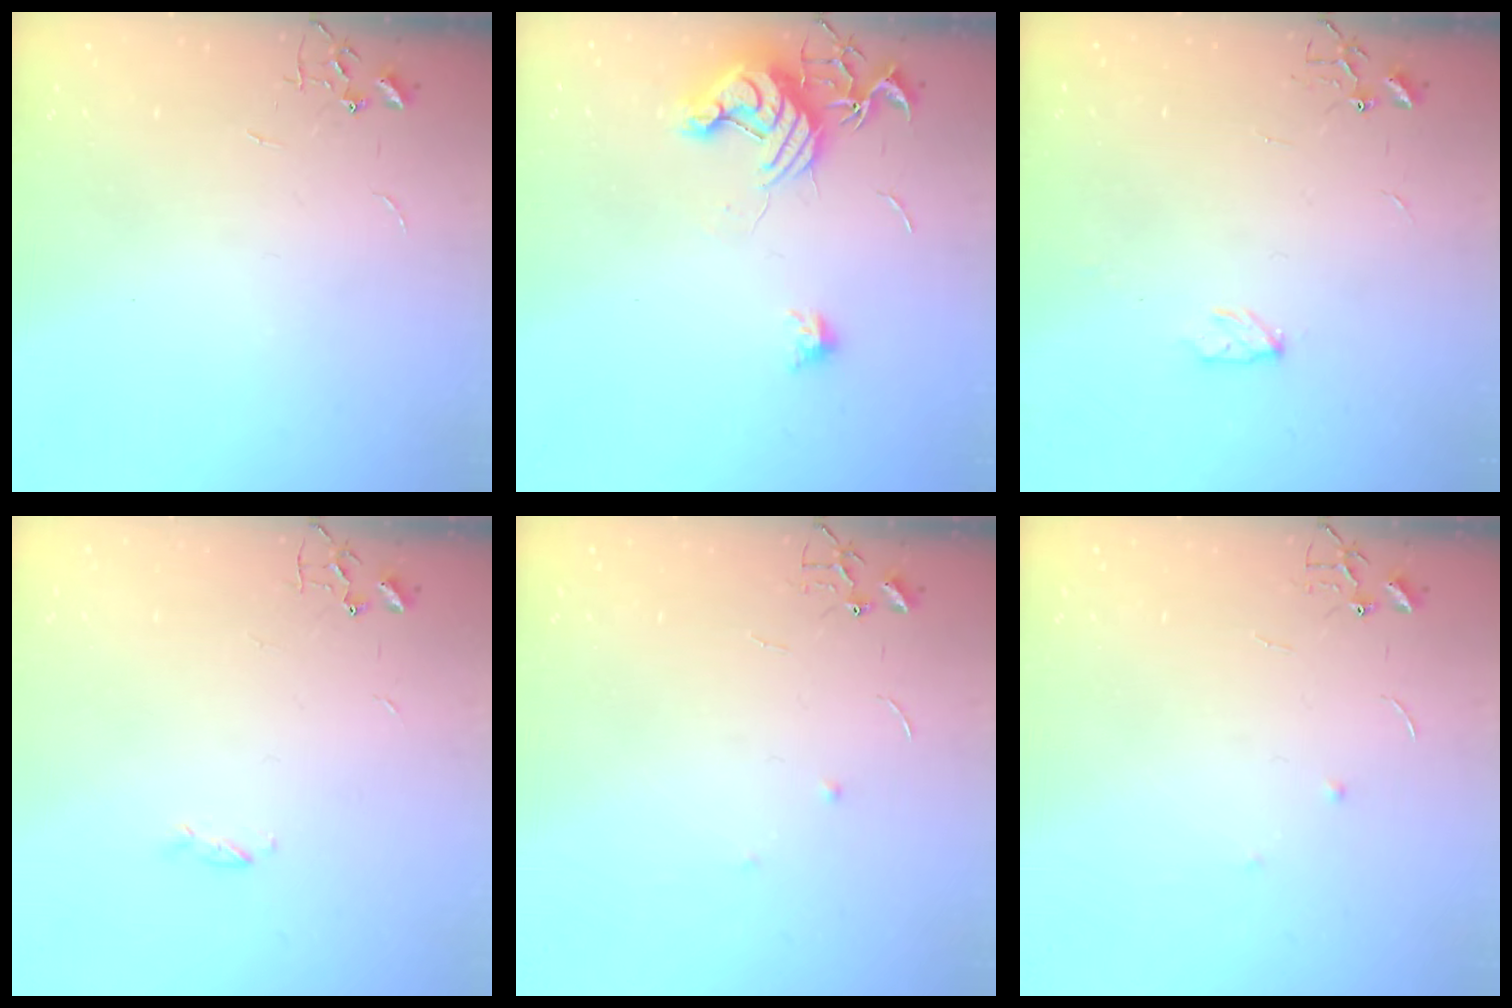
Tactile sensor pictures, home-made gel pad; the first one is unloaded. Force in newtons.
{"total": 12.7, "press": 12.6, "slide": 1.2}
{"total": 3.8, "press": 3.8, "slide": 0.6}
{"total": 2.3, "press": 2.2, "slide": 0.4}
{"total": 4.7, "press": 4.7, "slide": 0.5}
{"total": 4.7, "press": 4.7, "slide": 0.5}